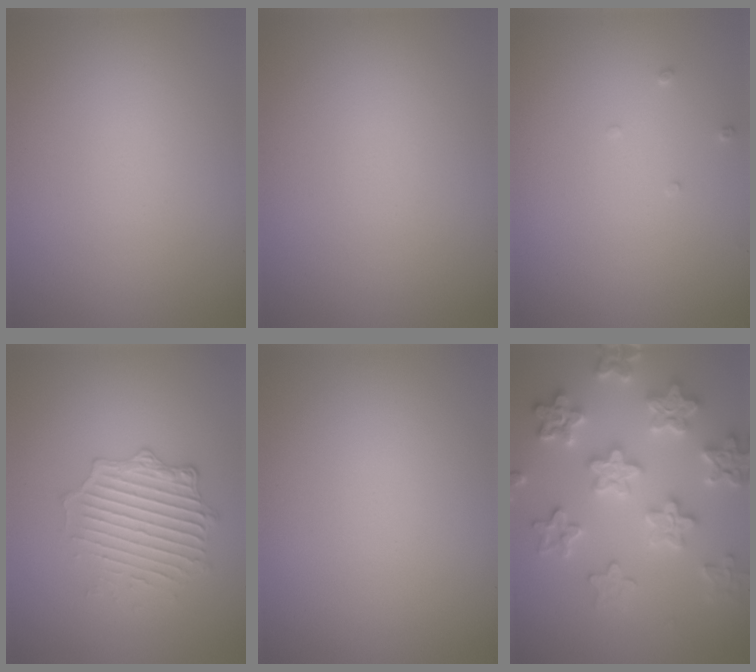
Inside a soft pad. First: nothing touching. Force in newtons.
{"total": 0.0}
{"total": 0.7, "press": 0.7, "slide": 0.2}
{"total": 3.6, "press": 3.3, "slide": 1.6}
{"total": 0.0}
{"total": 6.1, "press": 6.0, "slide": 1.2}